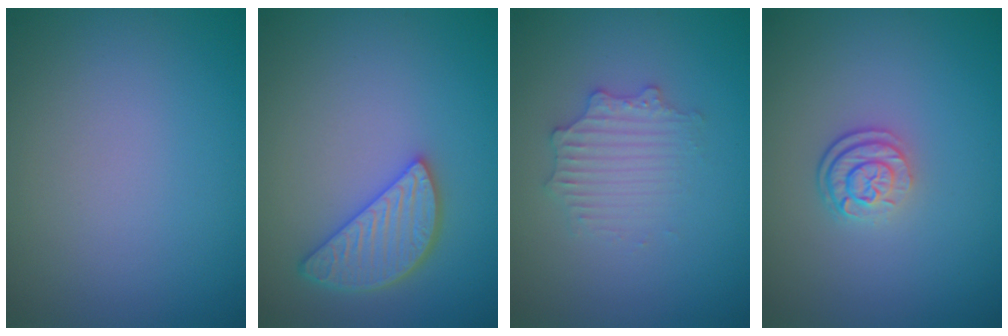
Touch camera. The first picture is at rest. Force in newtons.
{"total": 3.9, "press": 3.7, "slide": 1.4}
{"total": 2.6, "press": 2.6, "slide": 0.4}
{"total": 2.5, "press": 1.9, "slide": 1.6}